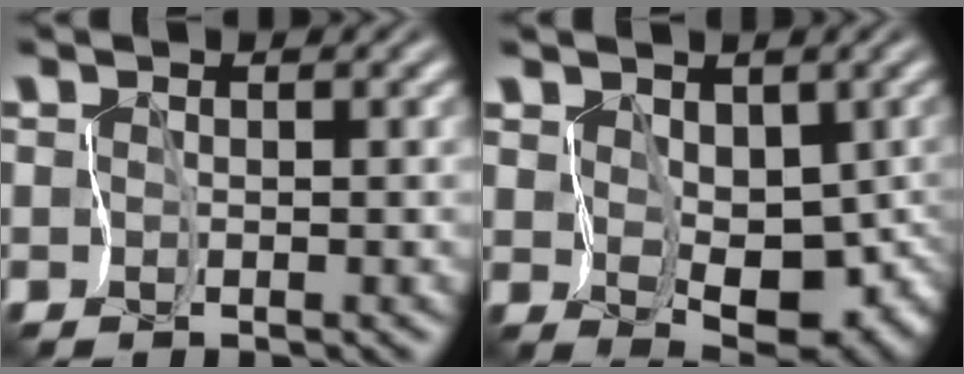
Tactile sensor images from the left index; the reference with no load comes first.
{"total": 9.1, "force": [1.9, 6.2, 6.4], "torque": [-0.089, -0.013, 0.047]}